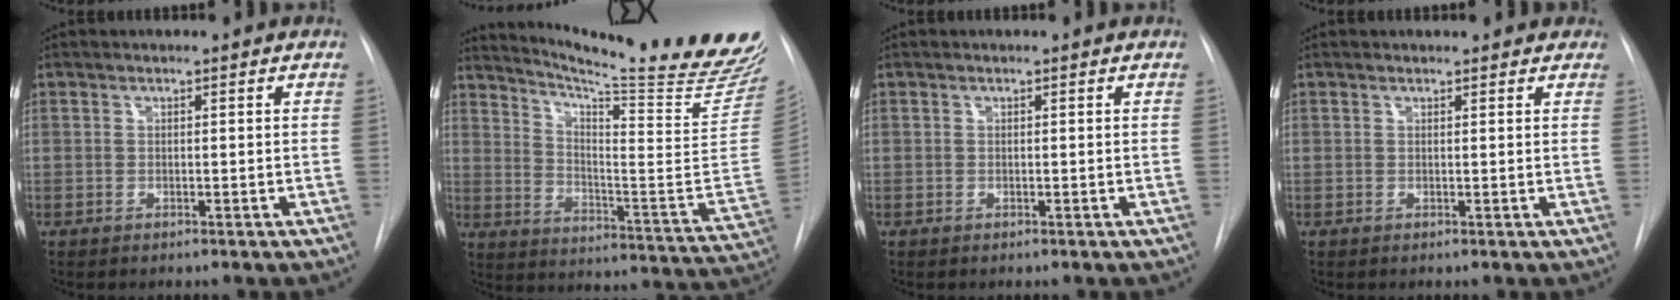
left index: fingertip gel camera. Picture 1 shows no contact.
{"total": 25.4, "force": [22.0, -1.3, 12.5], "torque": [-0.196, -0.119, 0.295]}
{"total": 0.0}
{"total": 4.7, "force": [4.2, 1.8, 1.2], "torque": [-0.004, 0.007, 0.033]}